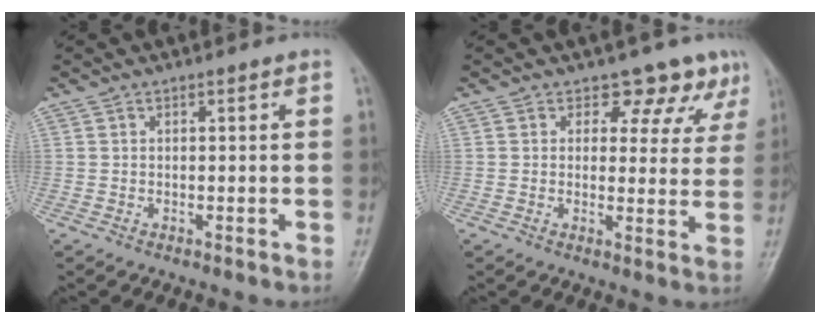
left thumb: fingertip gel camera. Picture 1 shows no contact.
{"total": 7.3, "force": [5.6, 4.4, 1.7], "torque": [0.021, -0.029, 0.049]}